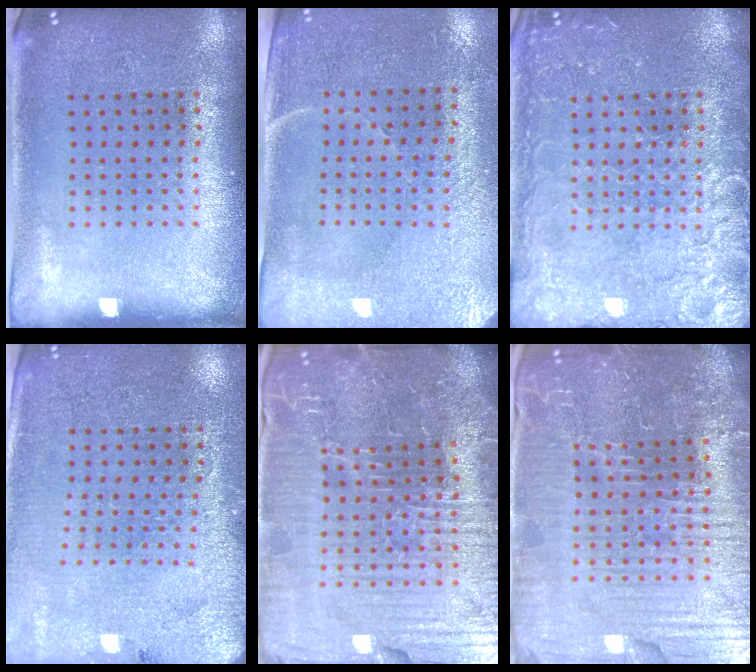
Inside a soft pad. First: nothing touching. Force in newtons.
{"total": 3.2, "press": 2.9, "slide": 1.3}
{"total": 5.4, "press": 5.4, "slide": 0.7}
{"total": 2.8, "press": 2.7, "slide": 0.5}
{"total": 7.3, "press": 6.6, "slide": 3.3}
{"total": 6.8, "press": 6.1, "slide": 3.0}